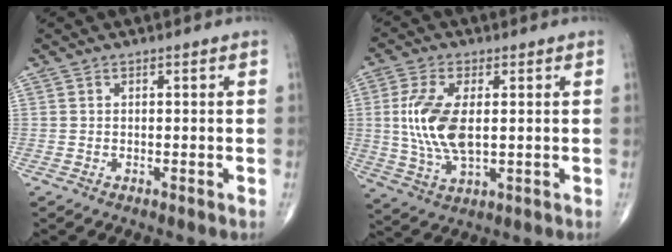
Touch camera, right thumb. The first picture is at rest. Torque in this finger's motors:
{"motor_torque": [-0.76, 1.28, 0.83, 0.49, 0.11]}